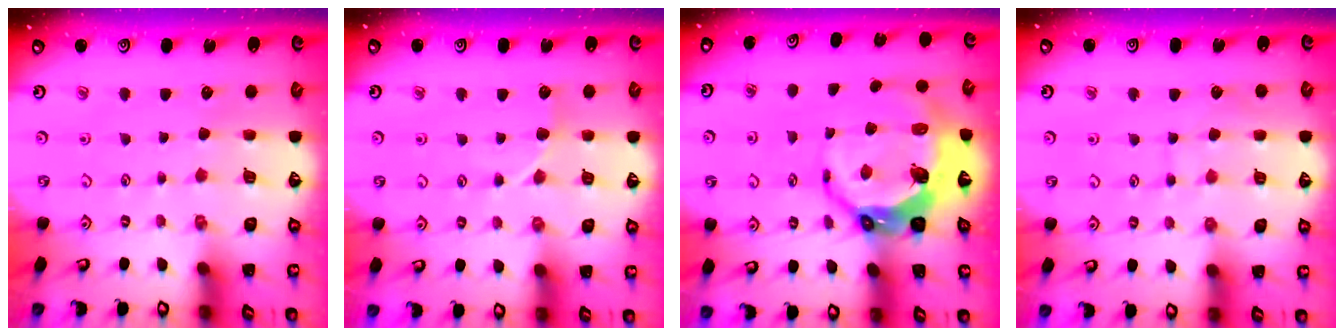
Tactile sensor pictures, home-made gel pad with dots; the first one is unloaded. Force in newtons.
{"total": 5.2, "press": 5.1, "slide": 0.6}
{"total": 10.9, "press": 9.7, "slide": 5.0}
{"total": 6.1, "press": 6.1, "slide": 0.5}